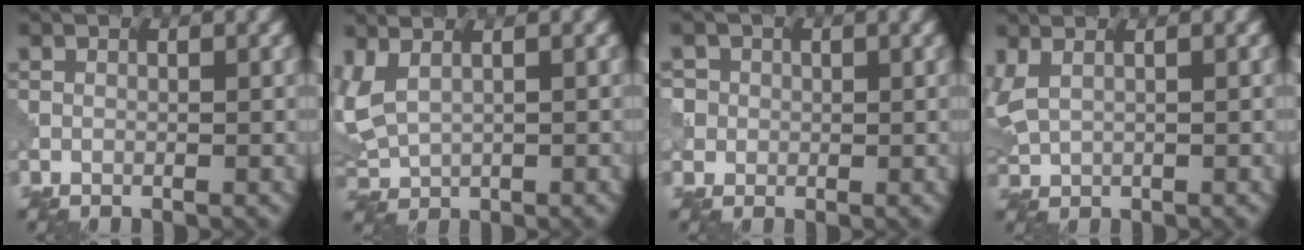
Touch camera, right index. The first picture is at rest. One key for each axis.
{"total": 3.8, "fx": 1.5, "fy": 2.3, "fz": 2.6, "tx": -0.080, "ty": 0.010, "tz": 0.040}
{"total": 4.3, "fx": 1.3, "fy": 3.9, "fz": 1.1, "tx": -0.011, "ty": 0.030, "tz": 0.006}
{"total": 2.8, "fx": 1.3, "fy": 1.7, "fz": 1.8, "tx": -0.052, "ty": 0.014, "tz": 0.033}